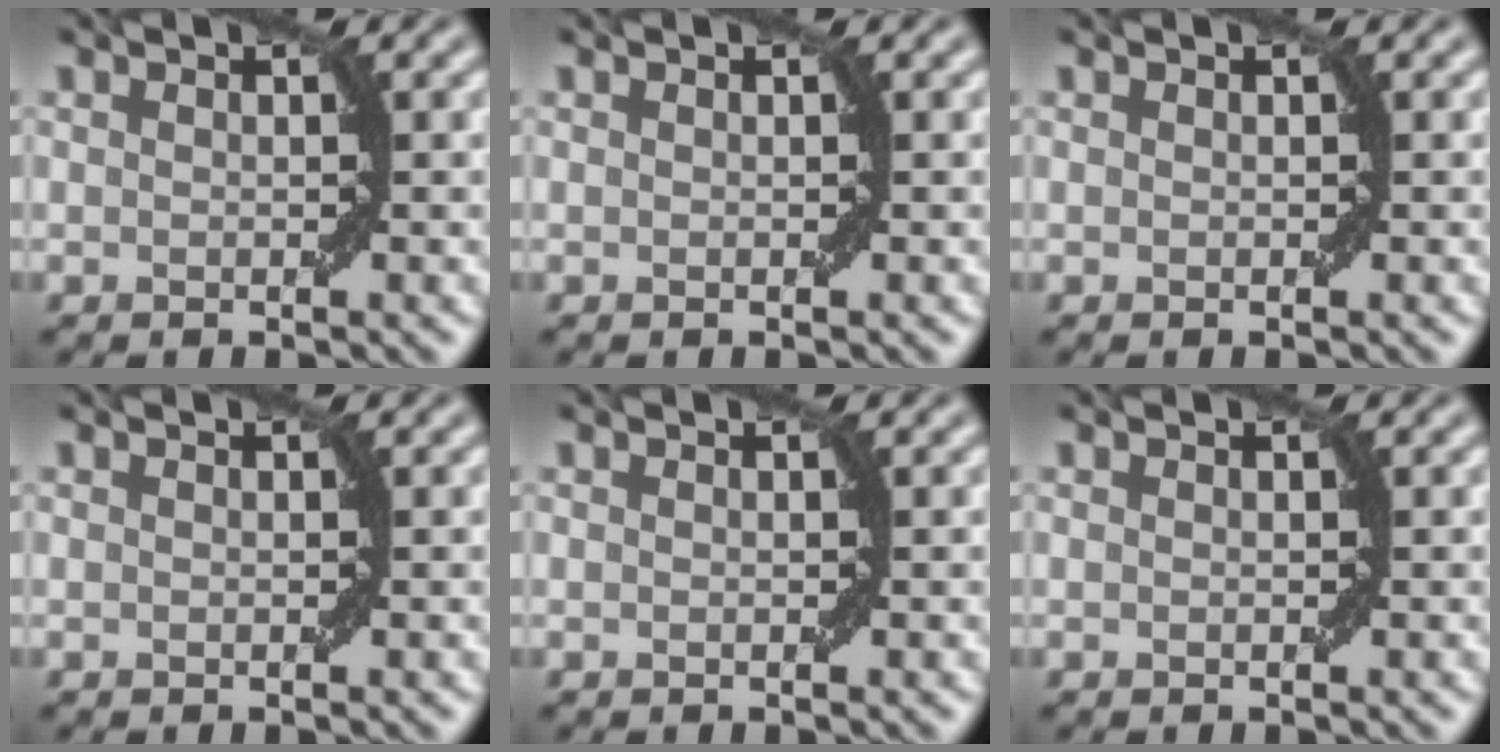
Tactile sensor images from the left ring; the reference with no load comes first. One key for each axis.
{"total": 0.0}
{"total": 0.0}
{"total": 0.0}
{"total": 0.0}
{"total": 0.0}